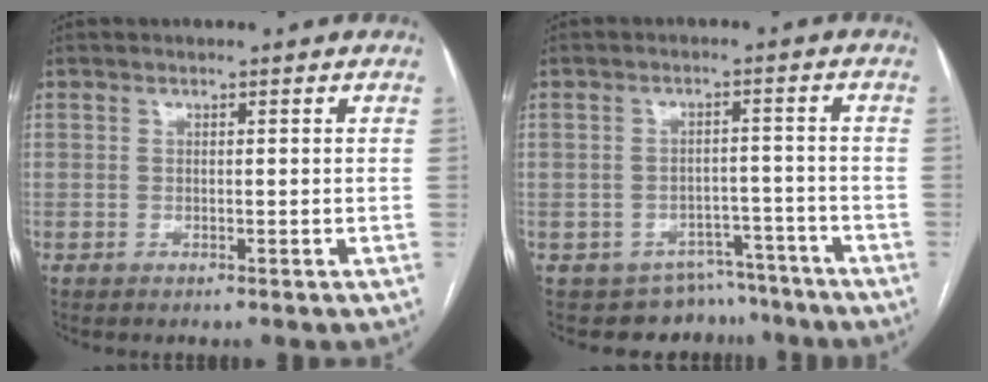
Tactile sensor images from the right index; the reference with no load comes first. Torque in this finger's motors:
{"motor_torque": [-0.01, -0.04, 0.02, 0.00]}